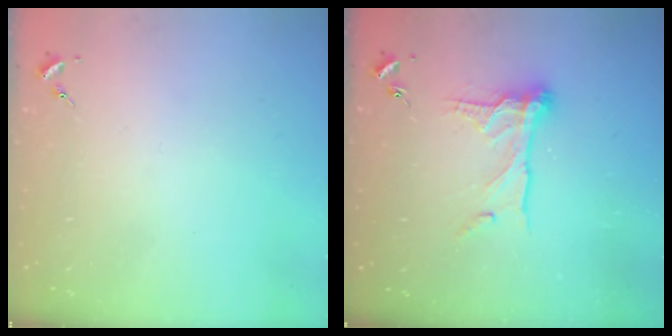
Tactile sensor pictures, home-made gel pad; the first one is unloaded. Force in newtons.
{"total": 13.5, "press": 13.5, "slide": 1.1}